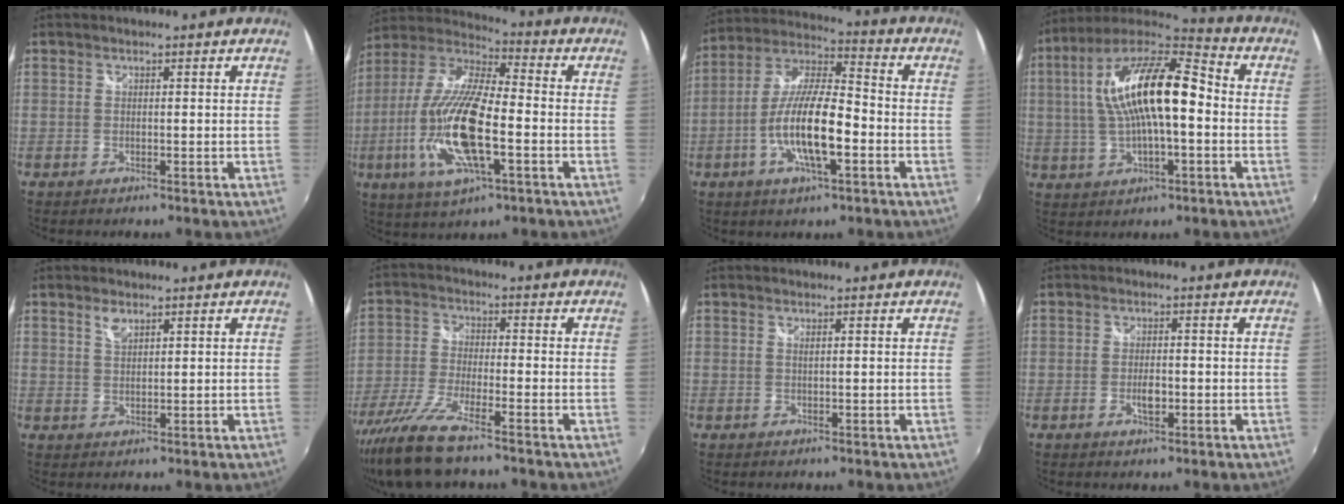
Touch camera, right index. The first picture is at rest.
{"total": 20.2, "force": [-5.1, 6.5, 18.4], "torque": [-0.378, -0.018, -0.102]}
{"total": 14.4, "force": [-4.3, 3.9, 13.1], "torque": [-0.260, -0.004, -0.083]}
{"total": 19.0, "force": [0.8, 6.4, 17.9], "torque": [-0.329, 0.021, 0.002]}
{"total": 2.5, "force": [1.6, 1.0, 1.5], "torque": [-0.026, 0.002, 0.030]}
{"total": 10.7, "force": [-8.0, 1.3, 6.9], "torque": [-0.153, -0.030, -0.157]}
{"total": 0.6, "force": [0.3, 0.0, 0.5], "torque": [-0.010, 0.000, 0.005]}
{"total": 3.0, "force": [-0.8, 1.4, 2.5], "torque": [-0.043, -0.003, -0.013]}